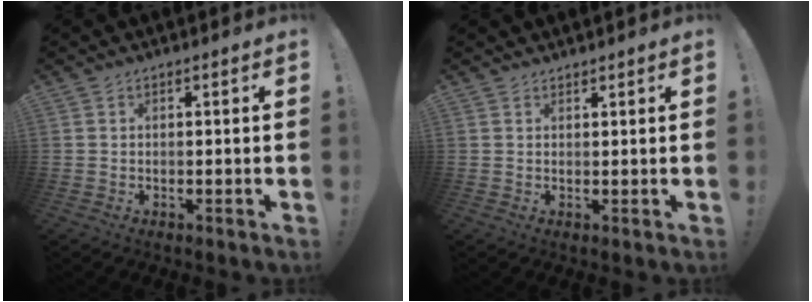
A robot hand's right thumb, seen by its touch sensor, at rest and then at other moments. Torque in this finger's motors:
{"motor_torque": [0.05, 0.08, -0.12, 0.14, 0.04]}